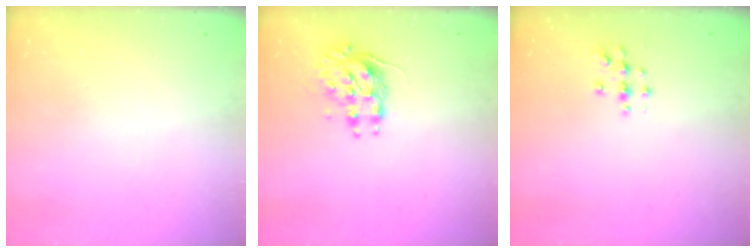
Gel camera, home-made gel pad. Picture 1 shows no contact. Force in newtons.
{"total": 9.0, "press": 9.0, "slide": 0.4}
{"total": 3.4, "press": 3.4, "slide": 0.4}